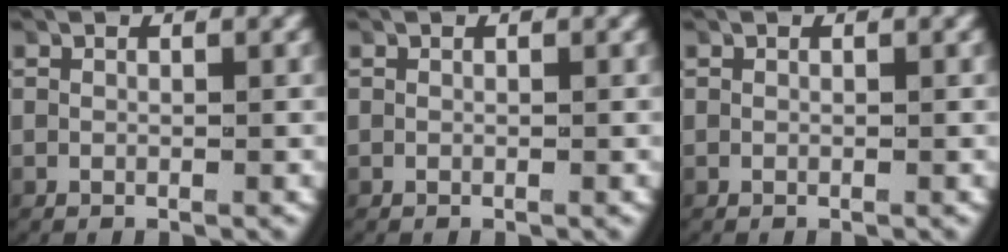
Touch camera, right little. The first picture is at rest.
{"total": 0.0}
{"total": 0.0}